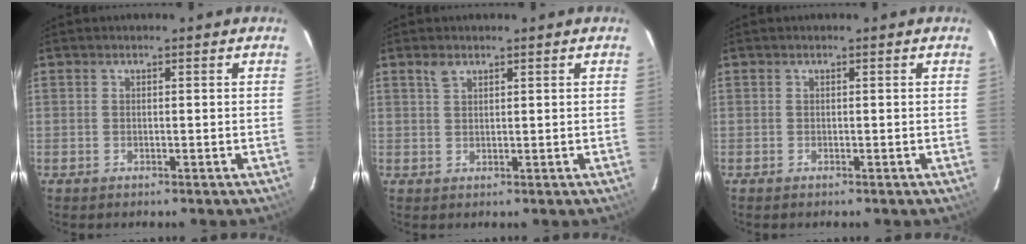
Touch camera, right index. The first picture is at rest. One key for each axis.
{"total": 1.8, "fx": 1.3, "fy": 0.9, "fz": 0.9, "tx": -0.018, "ty": 0.005, "tz": 0.026}
{"total": 0.0}